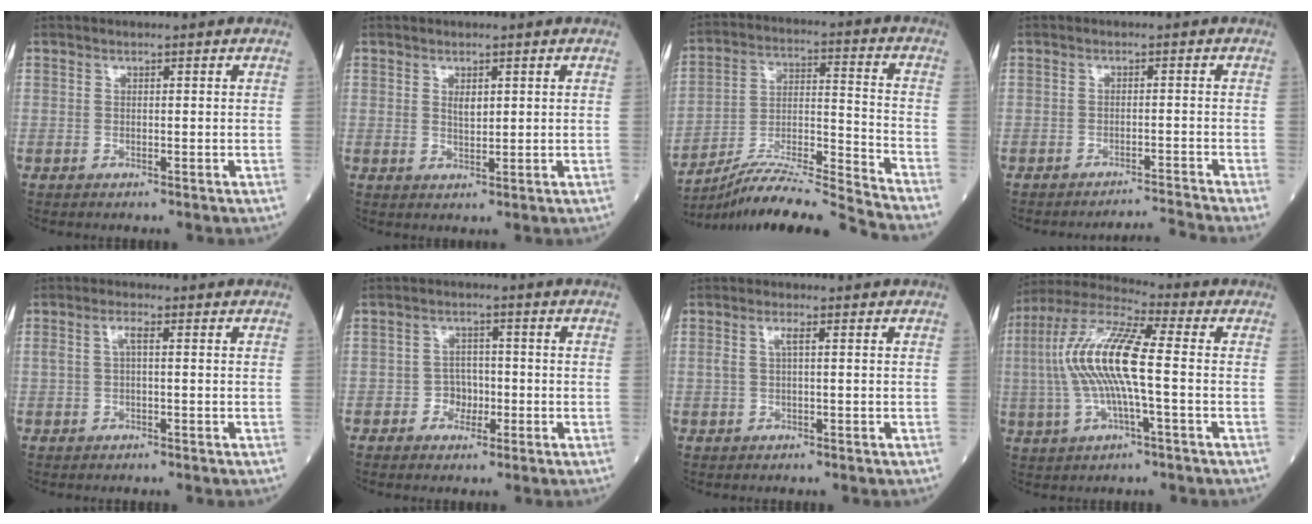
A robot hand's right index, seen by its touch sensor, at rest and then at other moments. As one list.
[{"total": 1.8, "force": [0.7, 0.8, 1.5], "torque": [-0.025, -0.001, 0.015]}, {"total": 16.6, "force": [-15.4, -2.5, 5.4], "torque": [-0.094, 0.006, -0.271]}, {"total": 4.7, "force": [-3.8, -2.7, -0.6], "torque": [0.009, -0.001, -0.059]}, {"total": 2.1, "force": [0.3, 0.5, 2.0], "torque": [-0.044, 0.010, 0.007]}, {"total": 3.2, "force": [-1.2, 2.7, 1.4], "torque": [-0.015, 0.008, -0.021]}, {"total": 1.7, "force": [0.3, 0.3, 1.6], "torque": [-0.039, 0.008, 0.007]}, {"total": 13.7, "force": [-0.4, 1.7, 13.6], "torque": [-0.284, 0.015, -0.016]}]